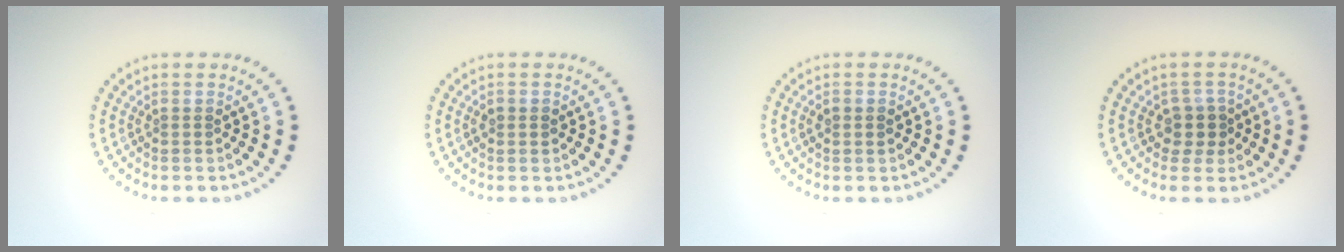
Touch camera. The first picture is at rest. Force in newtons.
{"total": 1.0, "press": 1.0, "slide": 0.1}
{"total": 0.9, "press": 0.9, "slide": 0.1}
{"total": 2.2, "press": 1.7, "slide": 1.3}